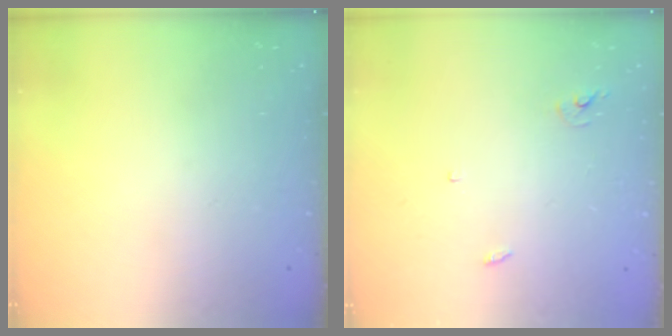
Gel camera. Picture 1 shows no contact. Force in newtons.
{"total": 2.4, "press": 2.4, "slide": 0.1}